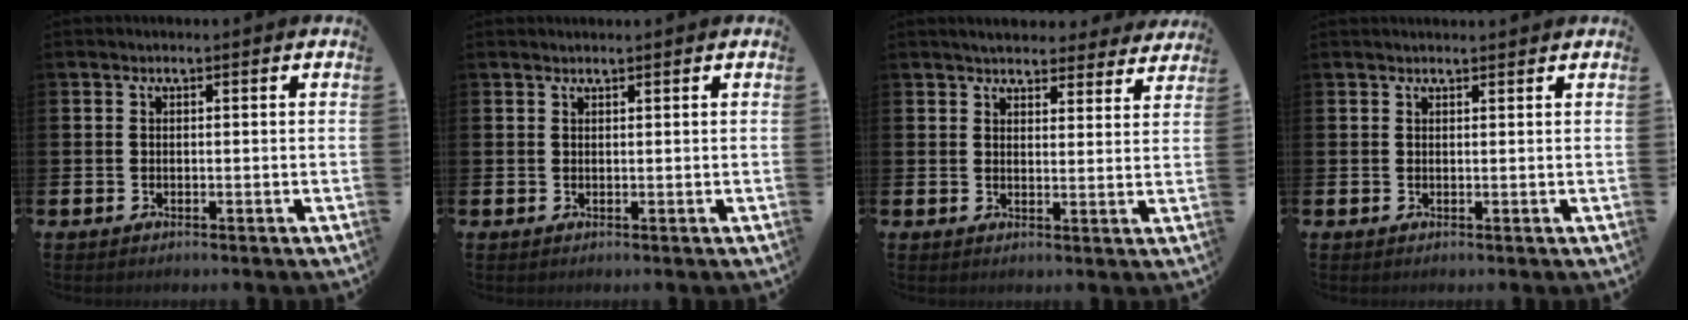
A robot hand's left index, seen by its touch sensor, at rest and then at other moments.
{"total": 0.7, "force": [0.7, 0.0, 0.0], "torque": [0.008, -0.003, 0.013]}
{"total": 4.5, "force": [4.3, 1.1, 0.5], "torque": [-0.013, -0.024, 0.075]}
{"total": 1.0, "force": [1.0, 0.1, 0.2], "torque": [0.007, -0.003, 0.015]}